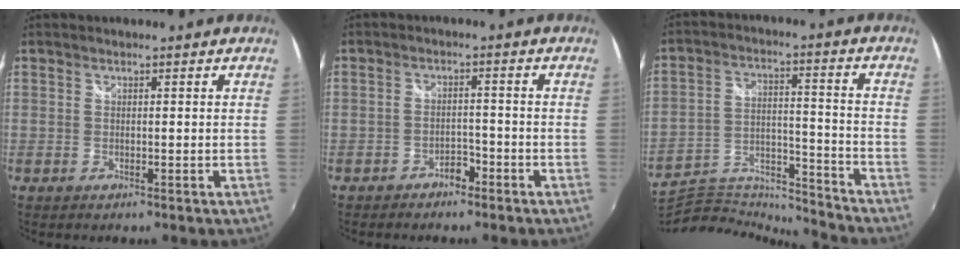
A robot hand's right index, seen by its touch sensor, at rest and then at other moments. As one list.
[{"total": 2.8, "force": [-2.3, 1.4, 0.9], "torque": [-0.022, 0.004, -0.035]}, {"total": 15.0, "force": [-14.2, 3.0, 3.9], "torque": [-0.079, 0.012, -0.244]}]